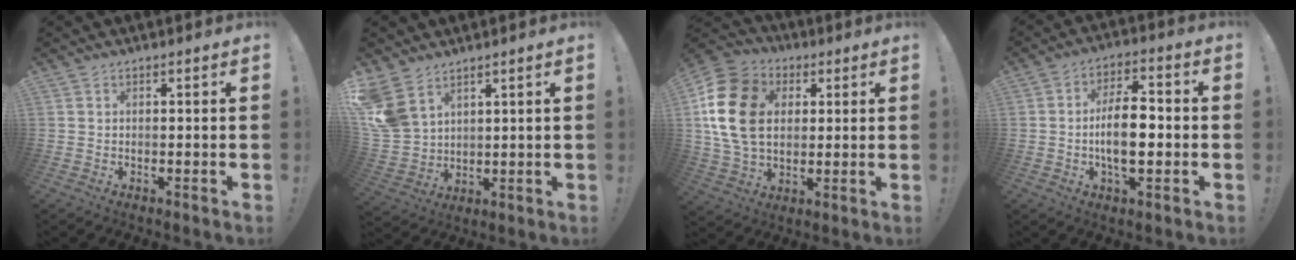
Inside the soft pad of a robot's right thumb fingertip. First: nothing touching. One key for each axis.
{"total": 9.9, "fx": 6.3, "fy": 6.2, "fz": 4.6, "tx": -0.102, "ty": -0.036, "tz": 0.129}
{"total": 19.9, "fx": 3.4, "fy": 14.8, "fz": 12.9, "tx": -0.234, "ty": -0.001, "tz": 0.064}
{"total": 12.0, "fx": -2.1, "fy": 5.5, "fz": 10.4, "tx": -0.179, "ty": 0.006, "tz": -0.043}